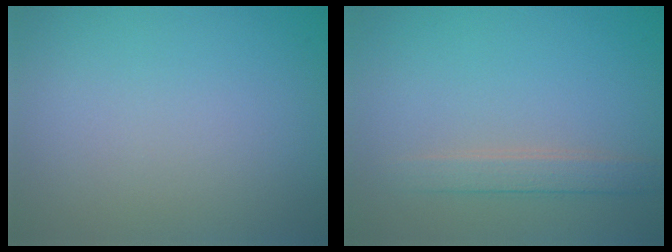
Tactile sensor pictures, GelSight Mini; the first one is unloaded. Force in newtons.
{"total": 2.1, "press": 2.1, "slide": 0.2}